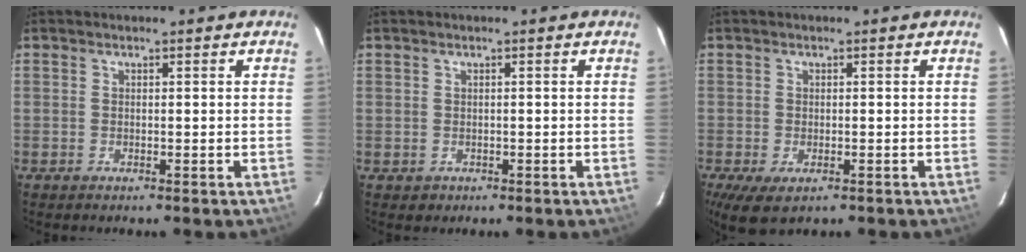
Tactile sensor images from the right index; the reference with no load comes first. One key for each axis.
{"total": 1.5, "fx": -0.1, "fy": 1.5, "fz": -0.1, "tx": 0.006, "ty": -0.001, "tz": 0.004}
{"total": 6.0, "fx": -2.8, "fy": 3.4, "fz": 4.1, "tx": -0.080, "ty": -0.027, "tz": -0.042}